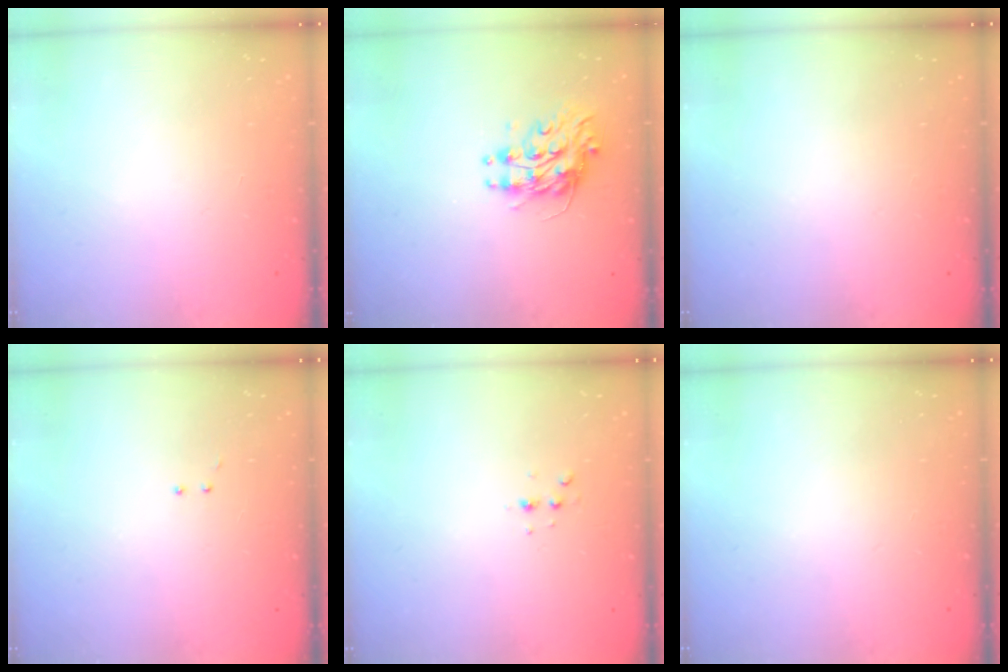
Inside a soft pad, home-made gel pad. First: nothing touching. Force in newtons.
{"total": 9.0, "press": 9.0, "slide": 0.7}
{"total": 0.0}
{"total": 3.0, "press": 2.9, "slide": 0.7}
{"total": 2.8, "press": 2.8, "slide": 0.7}
{"total": 0.0}